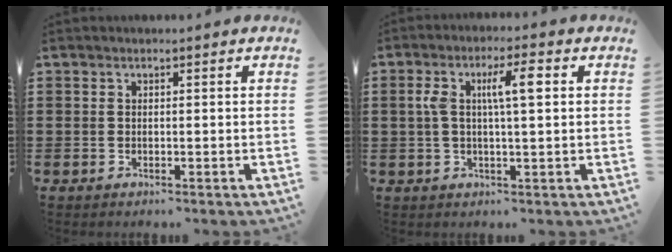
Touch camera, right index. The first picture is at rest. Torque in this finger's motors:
{"motor_torque": [0.47, -0.06, 0.30, 0.08]}